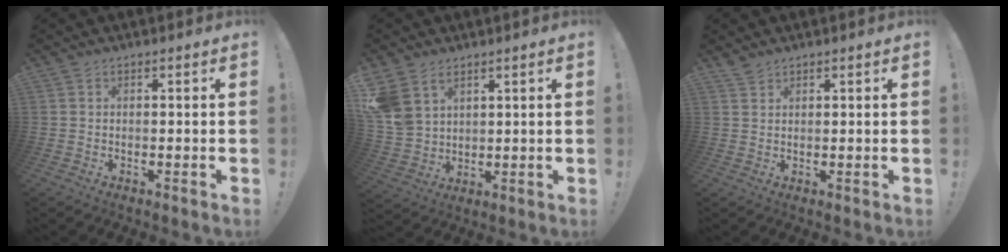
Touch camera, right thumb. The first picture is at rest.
{"total": 8.4, "force": [5.0, 5.7, 3.4], "torque": [-0.070, -0.024, 0.105]}
{"total": 2.1, "force": [1.8, 0.8, 0.7], "torque": [-0.010, -0.008, 0.034]}